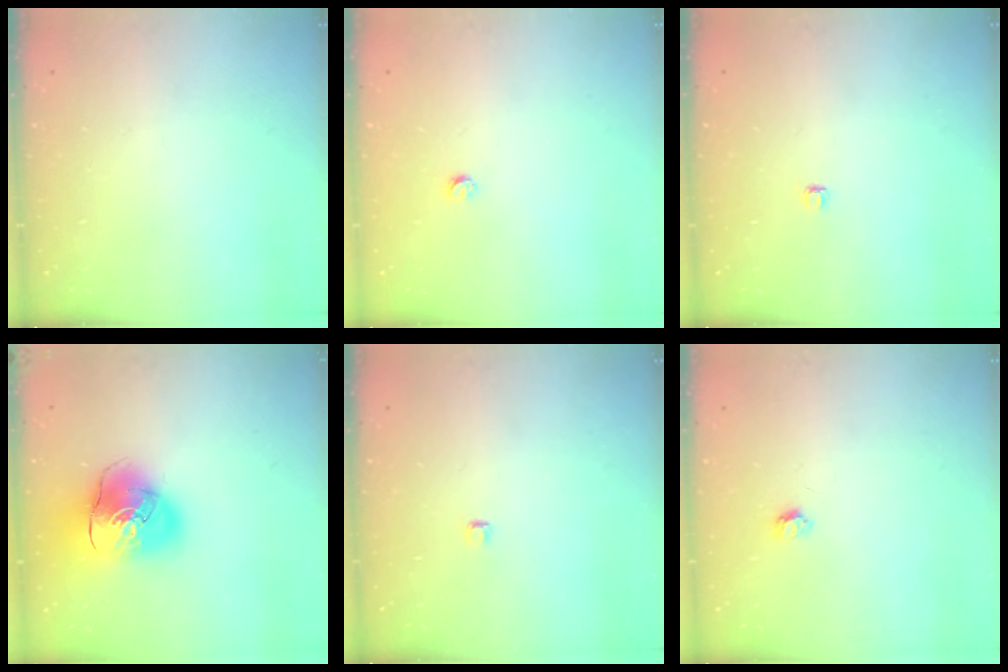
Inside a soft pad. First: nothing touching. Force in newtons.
{"total": 2.9, "press": 2.8, "slide": 0.5}
{"total": 2.8, "press": 2.8, "slide": 0.4}
{"total": 15.9, "press": 15.6, "slide": 2.7}
{"total": 2.8, "press": 2.7, "slide": 0.3}
{"total": 3.1, "press": 3.1, "slide": 0.5}